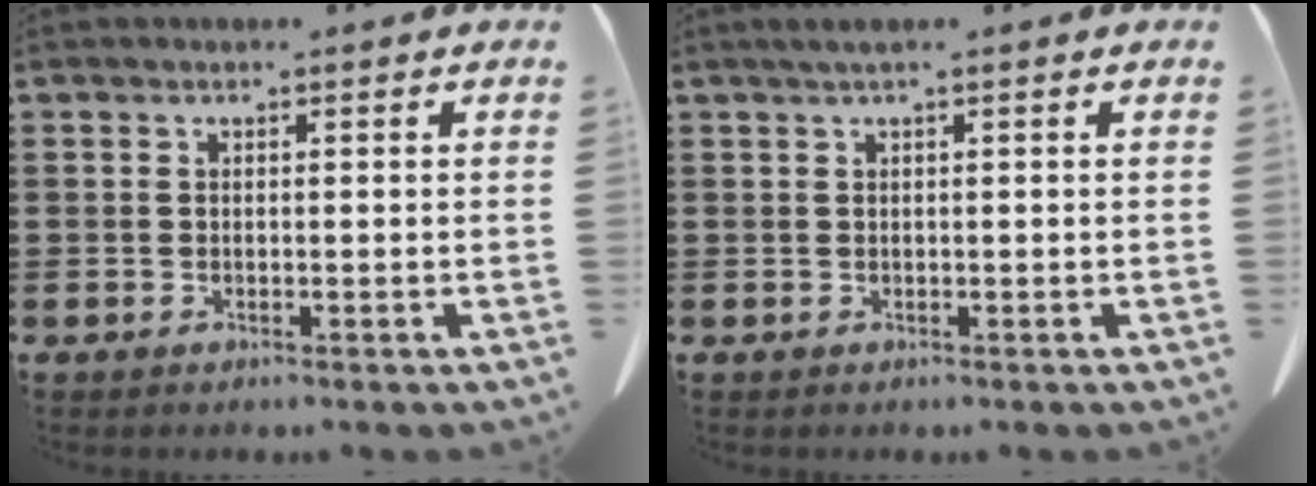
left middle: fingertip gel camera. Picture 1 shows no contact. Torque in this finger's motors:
{"motor_torque": [0.28, -0.26, 0.00, 0.03]}